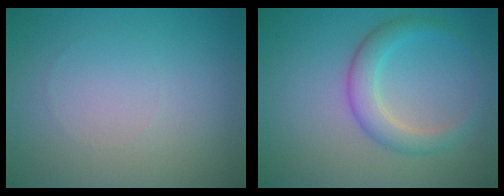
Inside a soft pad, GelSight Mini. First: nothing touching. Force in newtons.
{"total": 2.6, "press": 2.6, "slide": 0.2}